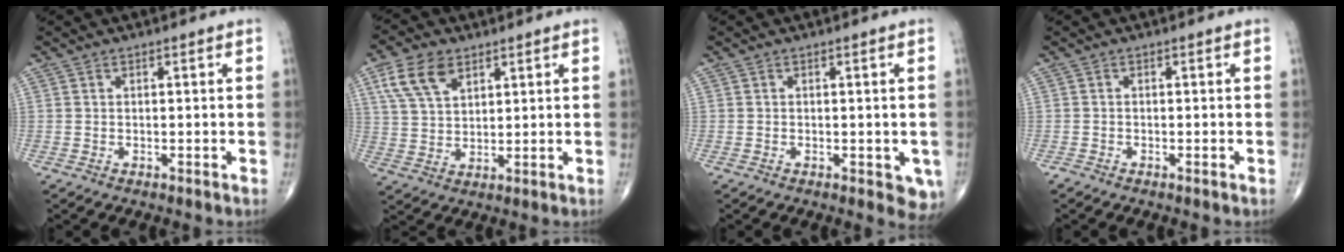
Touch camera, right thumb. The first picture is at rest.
{"total": 8.8, "force": [4.5, 5.2, 5.5], "torque": [-0.098, -0.009, 0.092]}
{"total": 4.1, "force": [-1.1, 2.0, 3.4], "torque": [-0.015, -0.004, -0.013]}
{"total": 0.5, "force": [-0.5, 0.1, 0.3], "torque": [-0.004, -0.001, -0.011]}